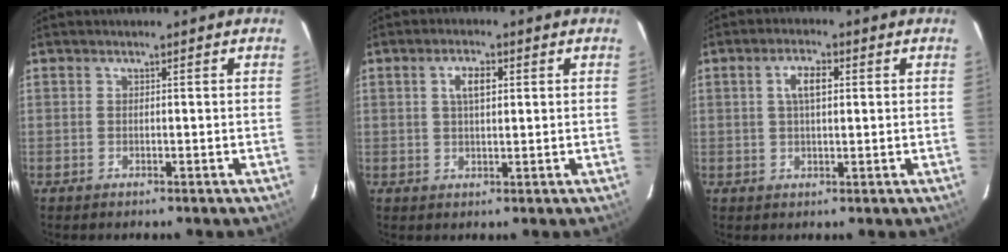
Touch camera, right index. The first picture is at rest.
{"total": 3.9, "force": [1.2, 1.7, 3.4], "torque": [-0.061, 0.009, 0.021]}
{"total": 4.2, "force": [1.0, 1.7, 3.7], "torque": [-0.069, 0.010, 0.020]}